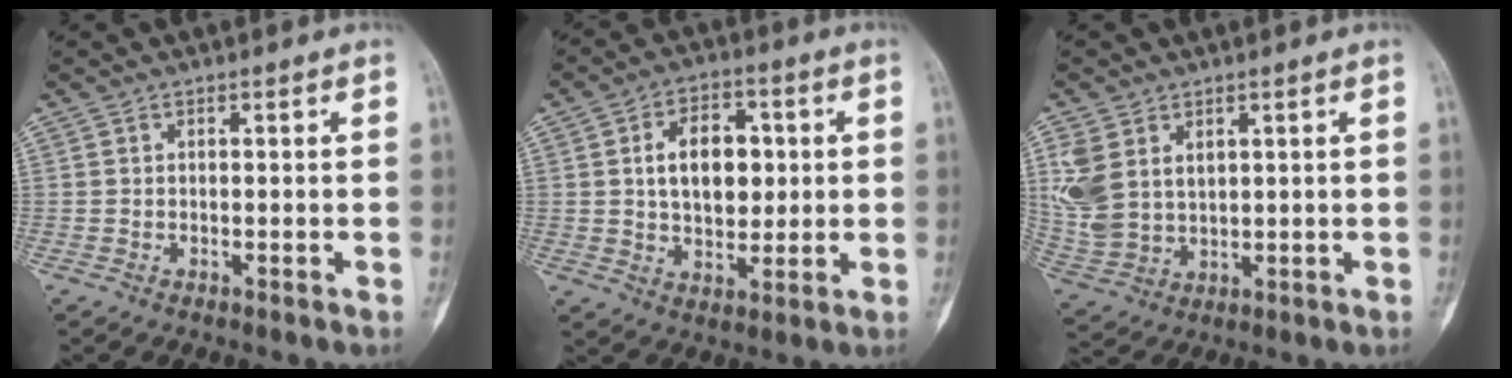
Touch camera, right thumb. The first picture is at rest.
{"total": 11.6, "force": [1.9, 7.5, 8.6], "torque": [-0.103, 0.004, 0.034]}
{"total": 9.2, "force": [3.2, 6.6, 5.6], "torque": [-0.112, -0.007, 0.082]}